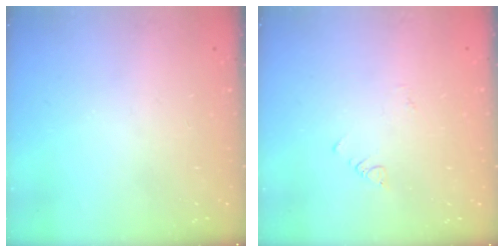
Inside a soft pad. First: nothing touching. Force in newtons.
{"total": 1.1, "press": 1.1, "slide": 0.3}